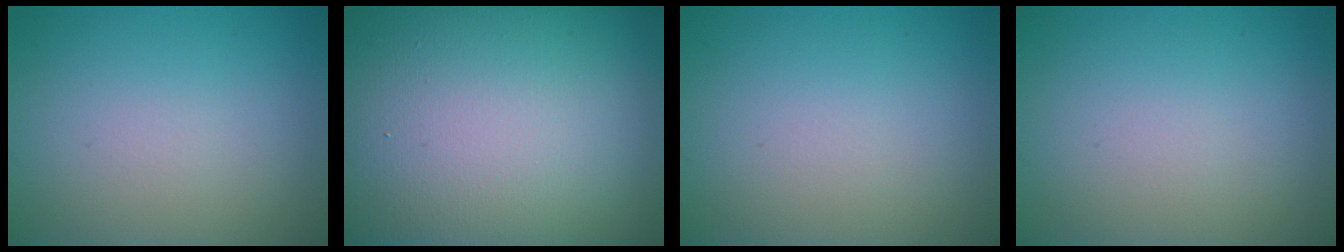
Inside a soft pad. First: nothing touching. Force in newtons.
{"total": 30.8, "press": 30.8, "slide": 1.5}
{"total": 0.0}
{"total": 0.0}